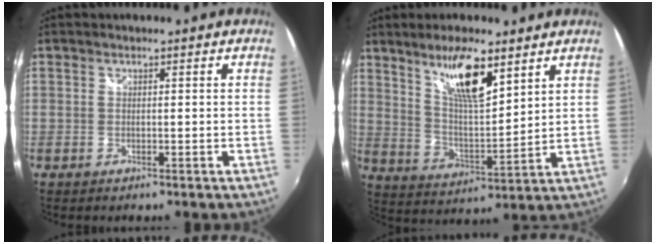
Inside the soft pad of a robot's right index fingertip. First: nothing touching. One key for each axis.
{"total": 11.5, "fx": 7.2, "fy": 2.6, "fz": 8.6, "tx": -0.150, "ty": 0.000, "tz": 0.139}